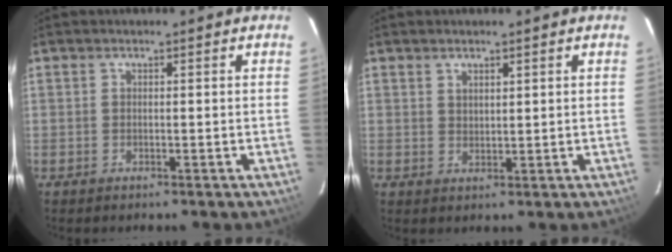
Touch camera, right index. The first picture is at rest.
{"total": 1.8, "force": [1.4, 0.9, 0.7], "torque": [-0.010, 0.001, 0.026]}